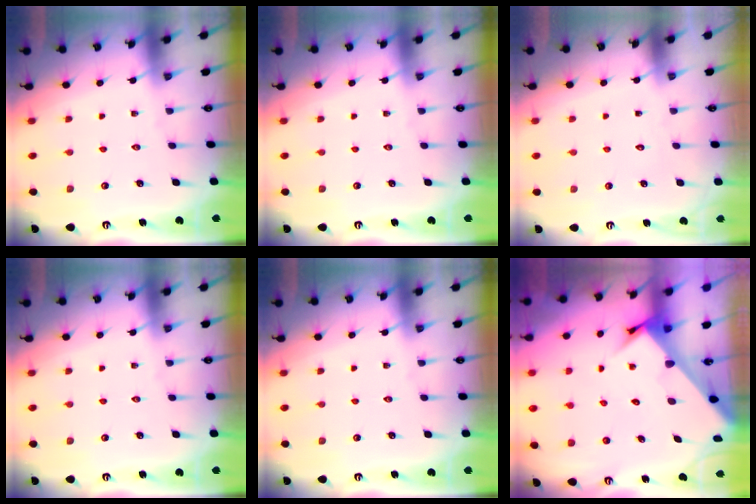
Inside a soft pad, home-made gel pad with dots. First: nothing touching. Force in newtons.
{"total": 0.0}
{"total": 1.6, "press": 1.6, "slide": 0.0}
{"total": 0.0}
{"total": 0.0}
{"total": 3.6, "press": 3.6, "slide": 0.2}